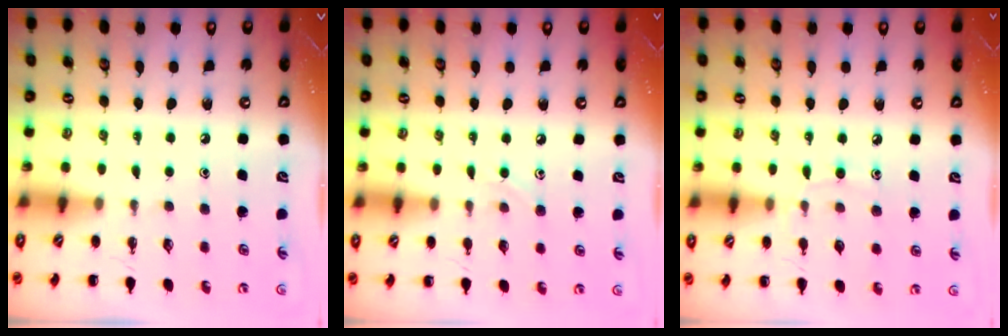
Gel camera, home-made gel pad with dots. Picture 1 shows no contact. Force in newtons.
{"total": 4.0, "press": 3.8, "slide": 1.2}
{"total": 5.9, "press": 5.7, "slide": 1.6}